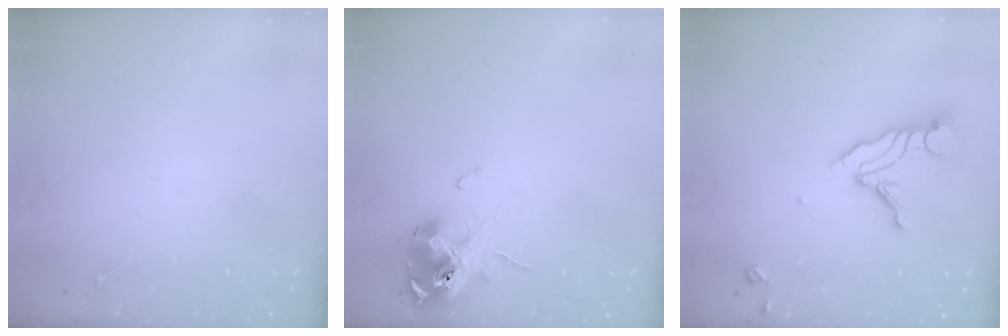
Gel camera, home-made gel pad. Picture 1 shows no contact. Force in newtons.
{"total": 12.0, "press": 11.9, "slide": 1.4}
{"total": 12.2, "press": 12.1, "slide": 1.2}